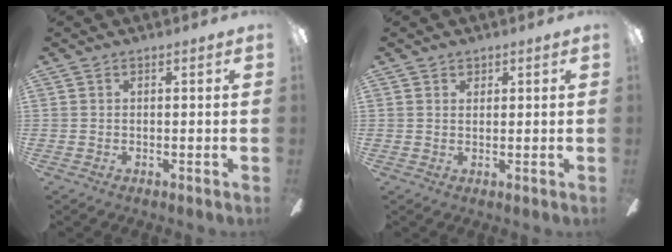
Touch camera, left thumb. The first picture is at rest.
{"total": 1.3, "force": [1.0, 0.8, 0.3], "torque": [0.002, -0.001, 0.018]}